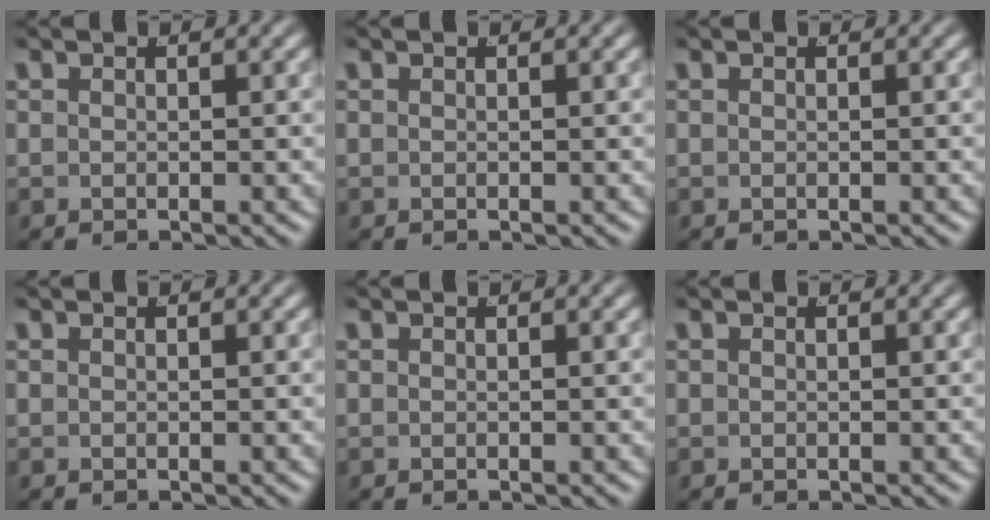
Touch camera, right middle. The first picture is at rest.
{"total": 0.0}
{"total": 0.0}
{"total": 0.0}
{"total": 0.0}
{"total": 0.0}